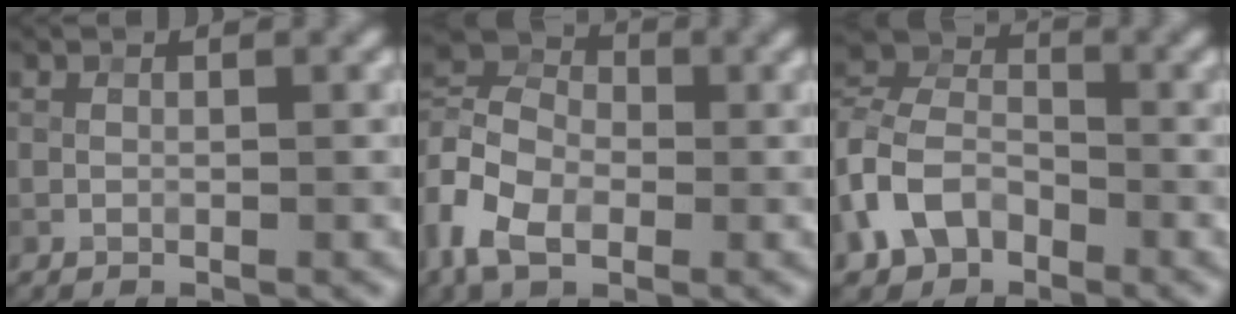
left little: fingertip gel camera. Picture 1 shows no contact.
{"total": 7.4, "force": [-1.7, 5.2, 5.0], "torque": [-0.112, 0.011, -0.054]}
{"total": 6.3, "force": [-2.9, 4.5, 3.2], "torque": [-0.068, 0.009, -0.077]}